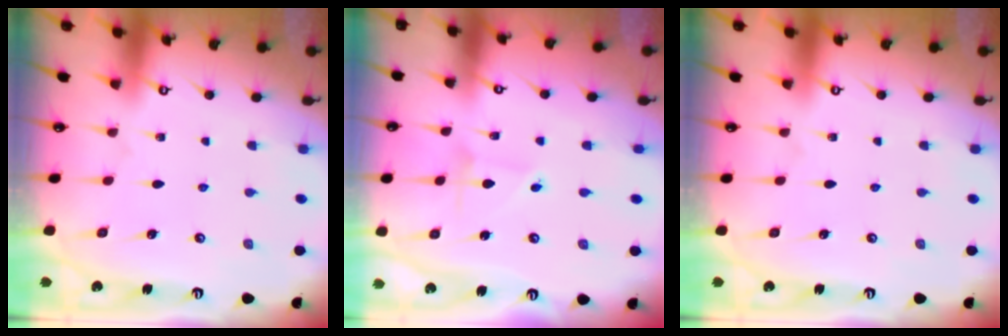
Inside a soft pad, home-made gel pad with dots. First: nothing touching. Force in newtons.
{"total": 2.1, "press": 2.1, "slide": 0.2}
{"total": 0.0}